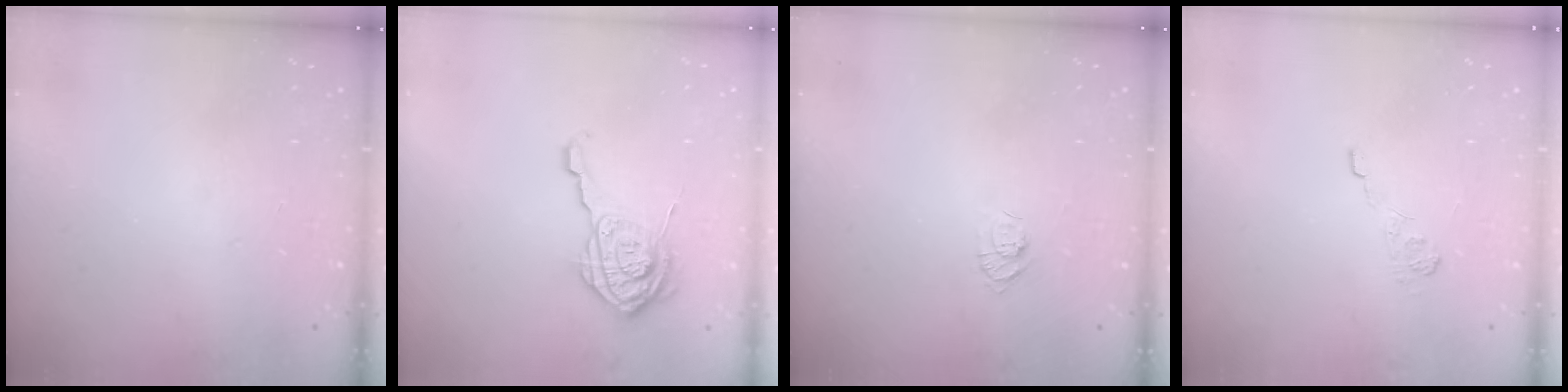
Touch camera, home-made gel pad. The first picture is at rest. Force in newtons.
{"total": 11.7, "press": 11.6, "slide": 0.7}
{"total": 4.7, "press": 4.7, "slide": 0.5}
{"total": 8.5, "press": 8.4, "slide": 1.5}